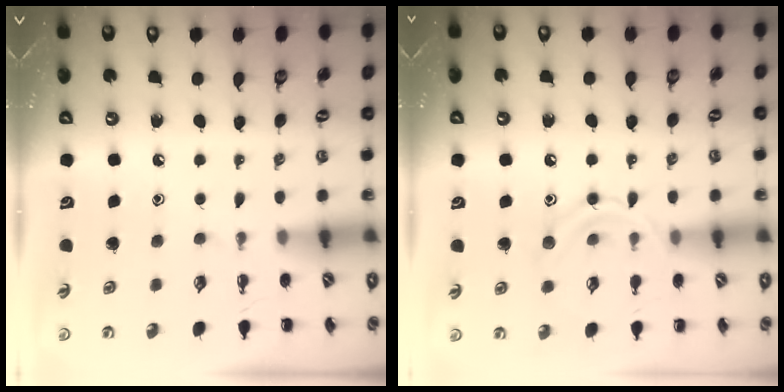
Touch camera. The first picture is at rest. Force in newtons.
{"total": 10.9, "press": 10.8, "slide": 1.1}